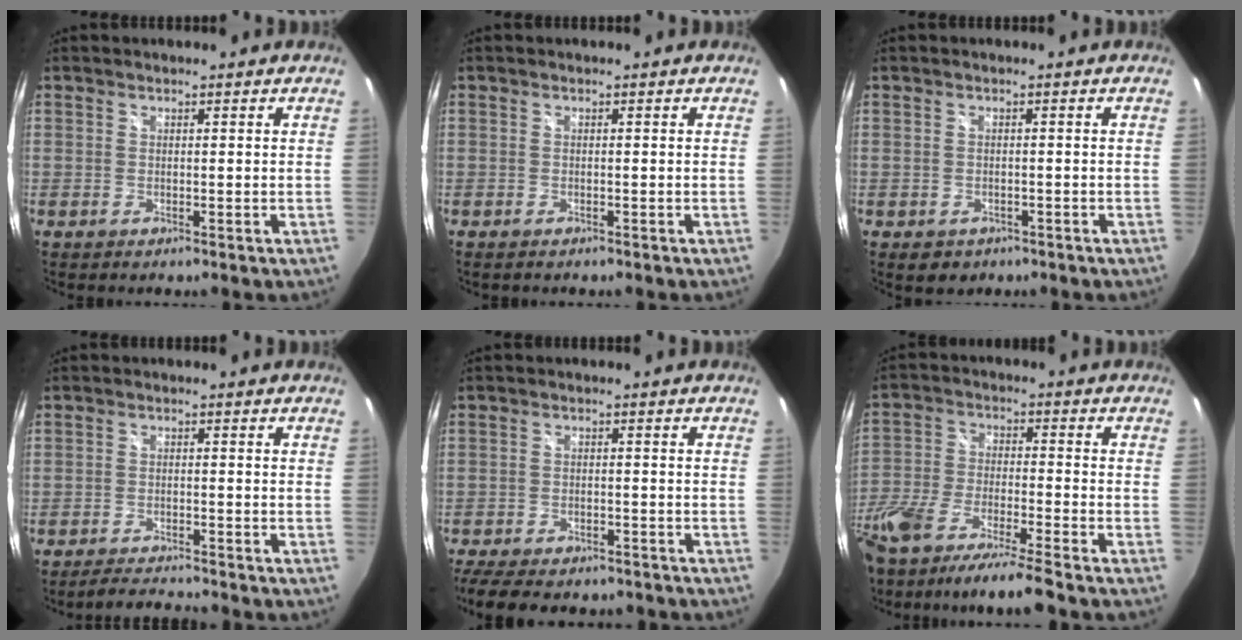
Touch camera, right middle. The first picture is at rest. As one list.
[{"total": 0.8, "force": [-0.7, 0.3, 0.3], "torque": [-0.007, 0.001, -0.011]}, {"total": 3.4, "force": [-1.7, 2.5, 1.4], "torque": [-0.031, -0.006, -0.018]}, {"total": 4.8, "force": [-4.6, 0.0, 1.1], "torque": [-0.038, -0.001, -0.077]}, {"total": 14.3, "force": [-11.7, 5.0, 6.5], "torque": [-0.146, -0.025, -0.172]}, {"total": 16.0, "force": [-13.0, 1.4, 9.2], "torque": [-0.199, -0.041, -0.235]}]